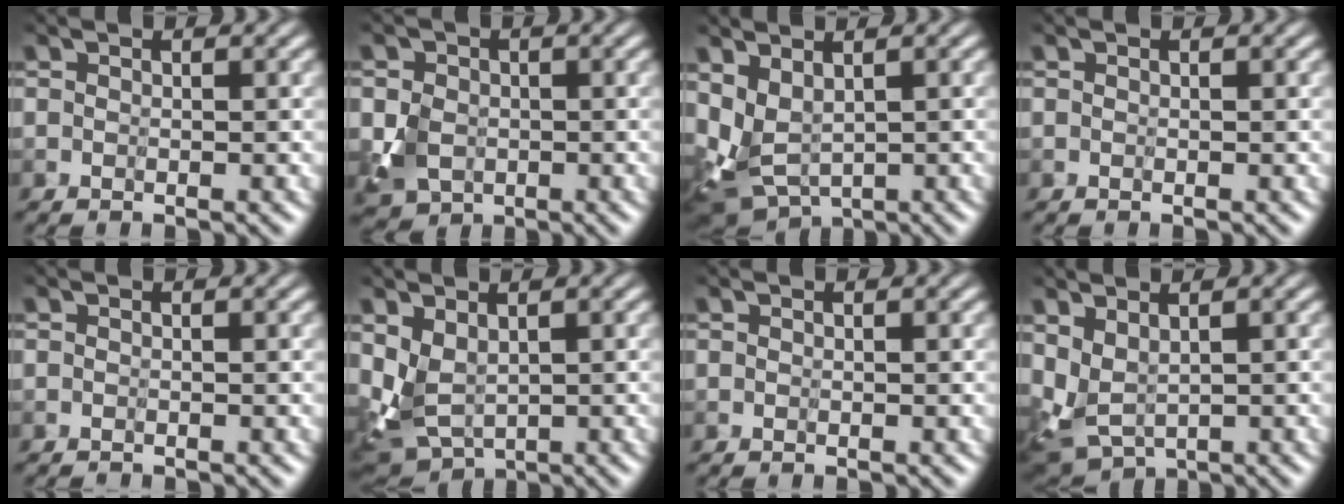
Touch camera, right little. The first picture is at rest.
{"total": 1.9, "force": [-0.9, 1.6, 0.5], "torque": [-0.027, -0.011, -0.022]}
{"total": 3.4, "force": [0.8, 1.5, 3.0], "torque": [-0.087, -0.024, 0.021]}
{"total": 0.0}
{"total": 0.6, "force": [-0.6, -0.1, -0.2], "torque": [0.004, -0.002, -0.010]}
{"total": 3.0, "force": [0.8, 1.4, 2.5], "torque": [-0.077, -0.020, 0.021]}
{"total": 0.0}
{"total": 3.2, "force": [1.3, 1.2, 2.6], "torque": [-0.079, -0.020, 0.032]}